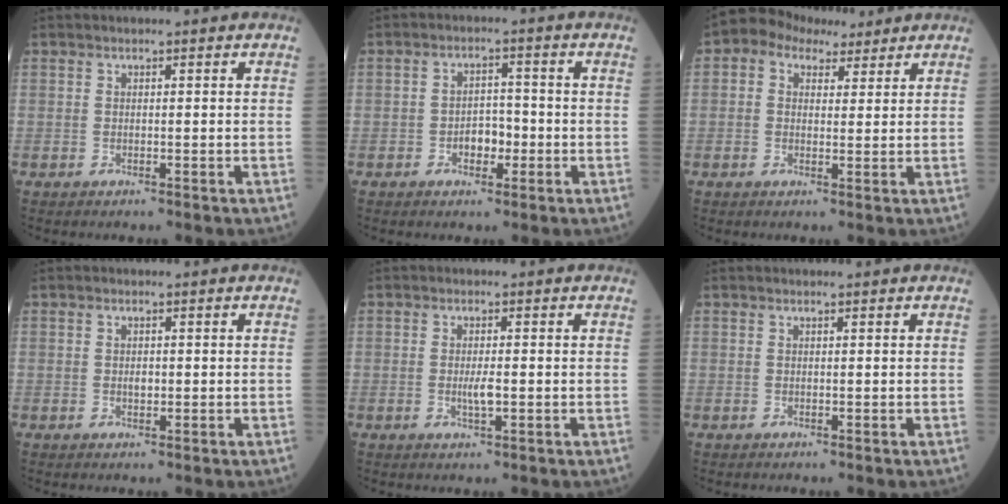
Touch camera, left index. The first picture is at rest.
{"total": 3.8, "force": [-1.5, 2.2, 2.7], "torque": [-0.040, 0.007, -0.026]}
{"total": 5.9, "force": [3.9, 3.8, 2.2], "torque": [-0.039, 0.035, 0.067]}
{"total": 1.2, "force": [-0.2, 0.7, 0.9], "torque": [-0.017, -0.002, -0.002]}
{"total": 2.4, "force": [-0.5, 0.5, 2.3], "torque": [-0.047, -0.004, -0.008]}
{"total": 0.0}